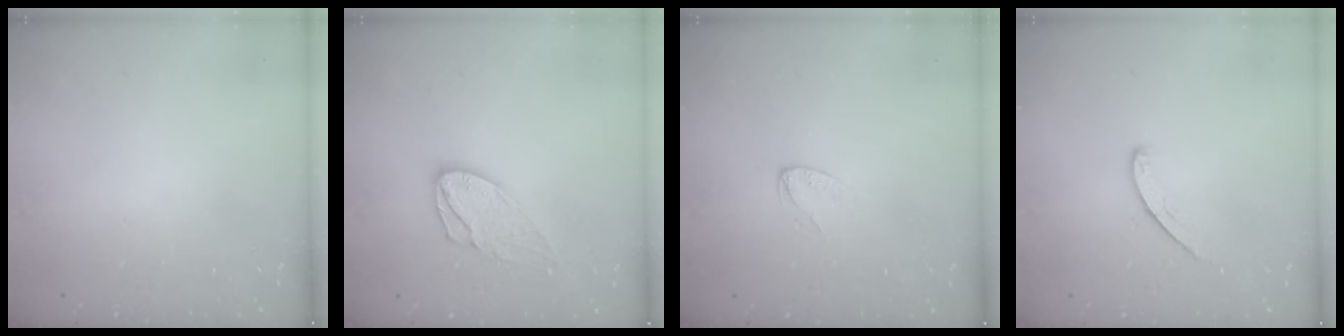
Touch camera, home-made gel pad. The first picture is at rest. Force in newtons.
{"total": 10.6, "press": 10.6, "slide": 0.9}
{"total": 2.5, "press": 2.5, "slide": 0.2}
{"total": 4.9, "press": 4.9, "slide": 0.5}